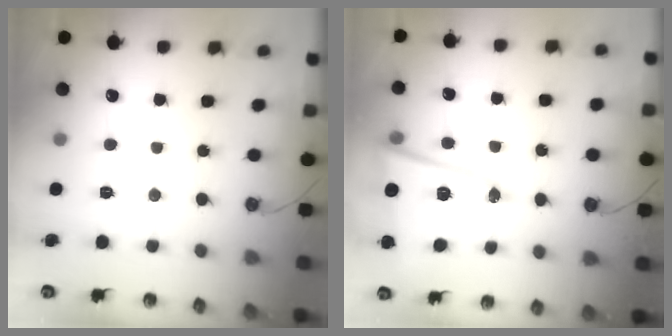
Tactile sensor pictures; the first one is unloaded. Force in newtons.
{"total": 16.1, "press": 16.1, "slide": 1.2}